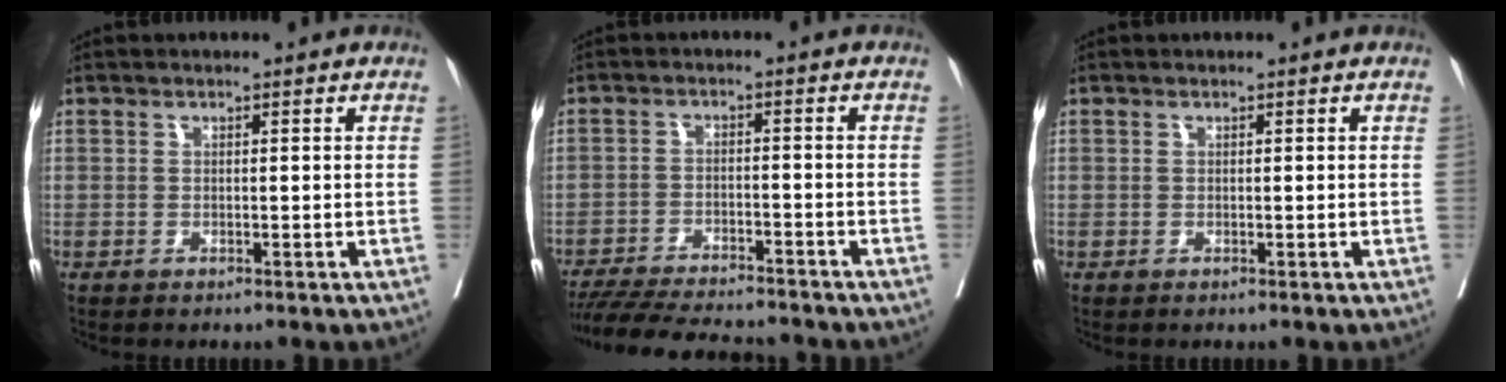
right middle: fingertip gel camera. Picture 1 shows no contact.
{"total": 14.8, "force": [-13.5, 2.0, 5.6], "torque": [-0.106, -0.019, -0.198]}
{"total": 0.0}